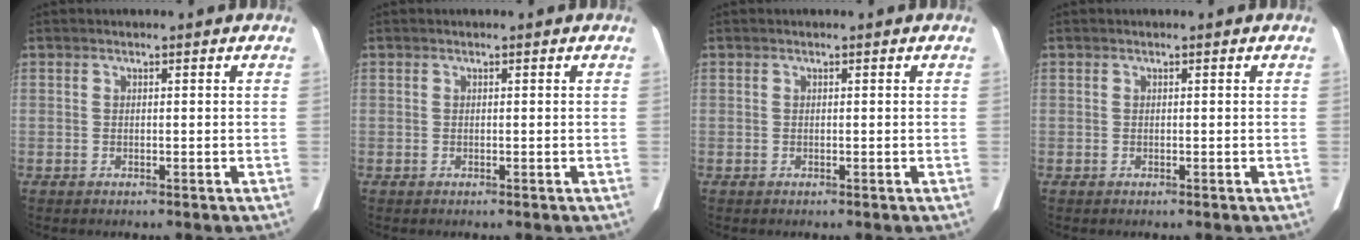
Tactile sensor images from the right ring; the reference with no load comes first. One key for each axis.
{"total": 0.0}
{"total": 0.0}
{"total": 0.0}